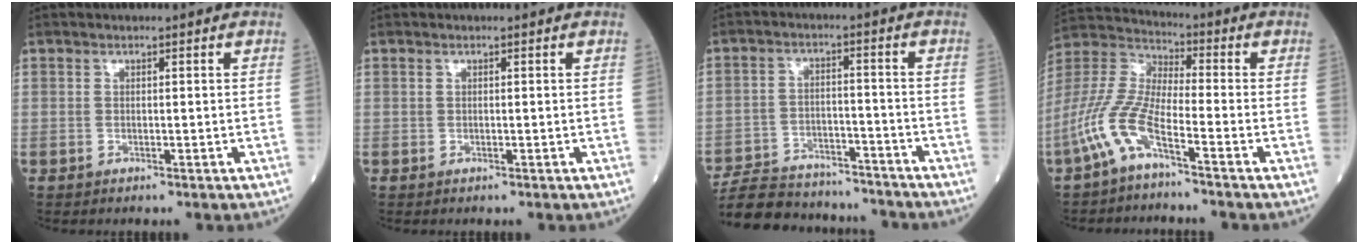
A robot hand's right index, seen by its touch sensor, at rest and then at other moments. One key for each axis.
{"total": 0.0}
{"total": 15.8, "fx": -14.7, "fy": 4.5, "fz": 3.8, "tx": -0.077, "ty": 0.019, "tz": -0.217}
{"total": 9.6, "fx": -5.3, "fy": 1.9, "fz": 7.8, "tx": -0.196, "ty": 0.000, "tz": -0.118}